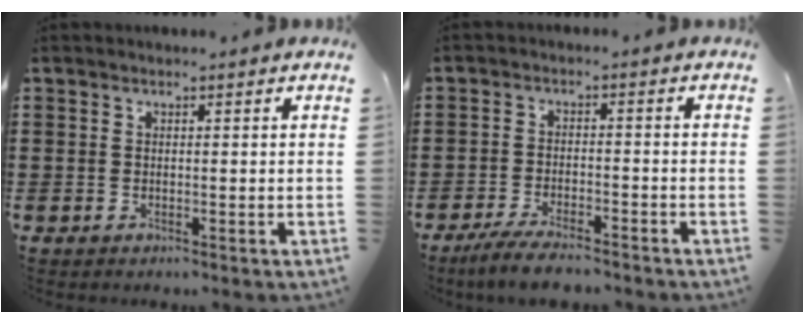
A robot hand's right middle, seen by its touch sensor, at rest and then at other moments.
{"total": 4.4, "force": [-3.9, 0.3, 1.9], "torque": [-0.046, -0.007, -0.078]}